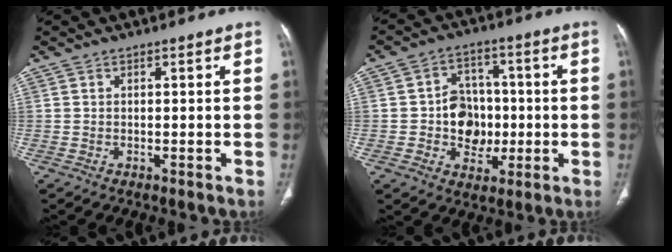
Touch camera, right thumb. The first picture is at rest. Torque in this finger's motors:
{"motor_torque": [2.53, 2.48, 0.62, -0.52, 0.02]}